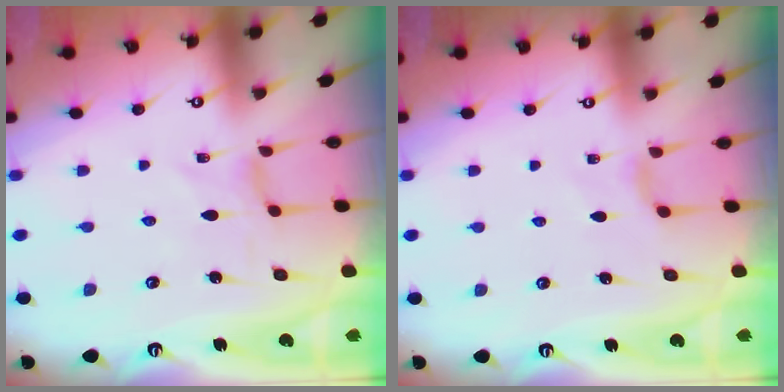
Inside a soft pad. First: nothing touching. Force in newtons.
{"total": 2.1, "press": 2.0, "slide": 0.5}